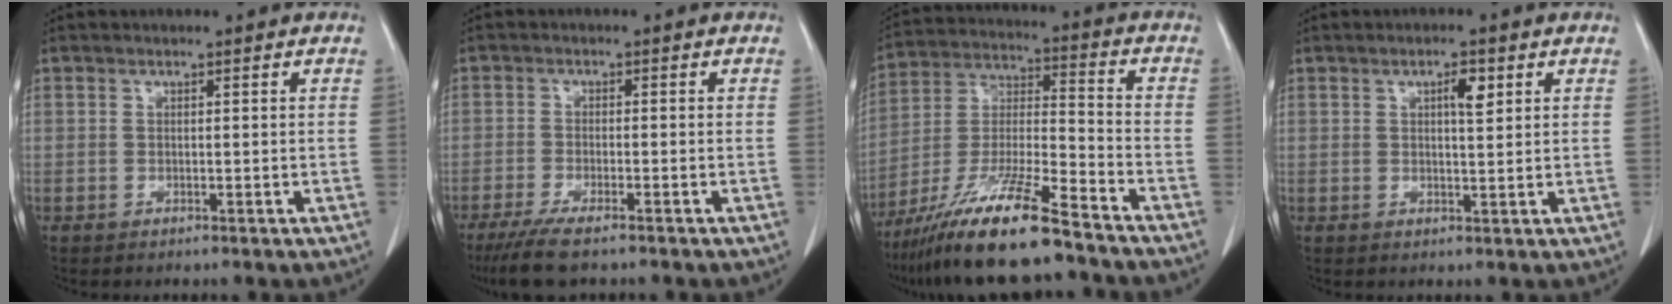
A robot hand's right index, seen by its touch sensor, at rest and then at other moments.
{"total": 6.7, "force": [-5.1, 0.8, 4.3], "torque": [-0.075, -0.016, -0.081]}
{"total": 16.2, "force": [-12.3, 0.6, 10.5], "torque": [-0.217, -0.028, -0.226]}
{"total": 3.0, "force": [1.2, 0.7, 2.6], "torque": [-0.044, -0.001, 0.019]}